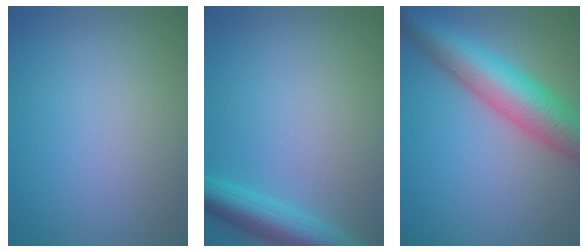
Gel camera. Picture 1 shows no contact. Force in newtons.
{"total": 4.5, "press": 4.5, "slide": 0.2}
{"total": 8.5, "press": 8.5, "slide": 0.2}